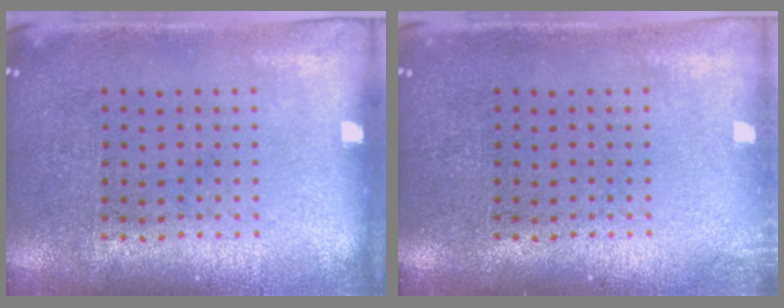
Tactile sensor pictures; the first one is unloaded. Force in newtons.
{"total": 0.7, "press": 0.7, "slide": 0.1}